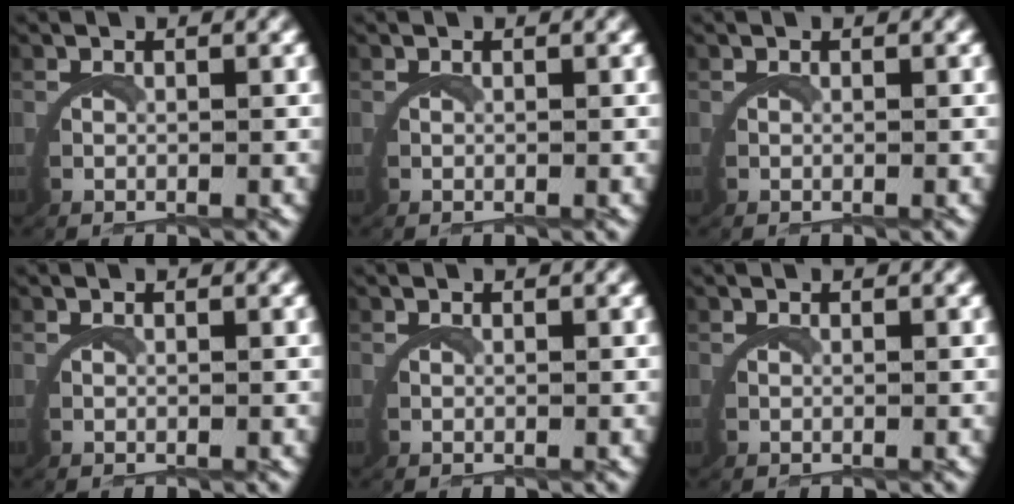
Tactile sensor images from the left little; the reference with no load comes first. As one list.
[{"total": 0.0}, {"total": 0.0}, {"total": 0.0}, {"total": 0.0}, {"total": 0.0}]